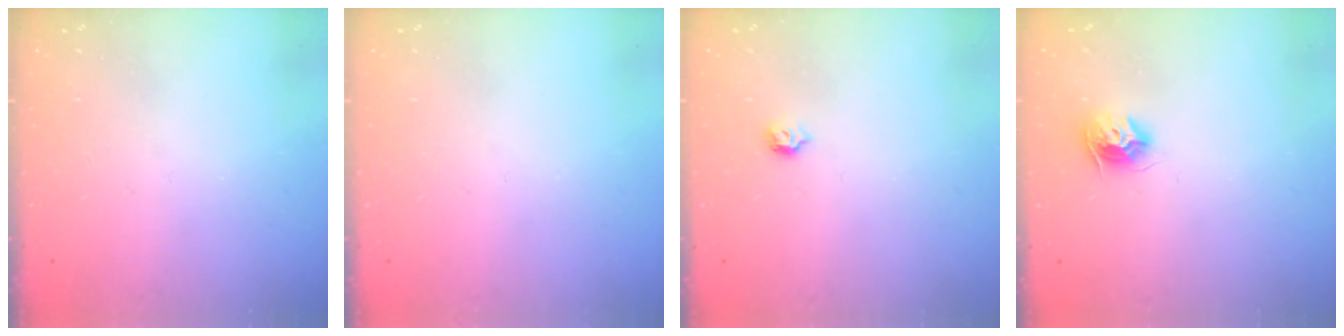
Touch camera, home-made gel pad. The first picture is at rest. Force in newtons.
{"total": 0.0}
{"total": 4.0, "press": 4.0, "slide": 0.8}
{"total": 8.8, "press": 8.8, "slide": 0.4}